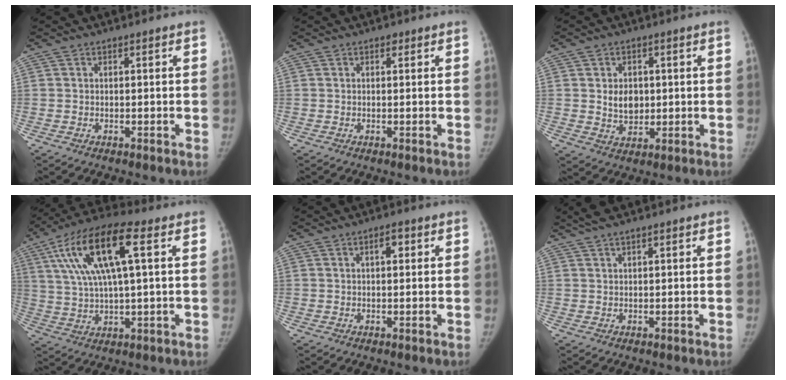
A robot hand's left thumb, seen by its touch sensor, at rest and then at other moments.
{"total": 0.7, "force": [0.4, 0.5, 0.3], "torque": [0.000, -0.001, 0.003]}
{"total": 5.5, "force": [0.6, 4.3, 3.4], "torque": [-0.024, -0.005, 0.017]}
{"total": 16.8, "force": [5.4, 5.1, 15.1], "torque": [-0.303, 0.017, 0.095]}
{"total": 2.4, "force": [0.9, 1.1, 1.9], "torque": [-0.025, 0.002, 0.011]}
{"total": 3.0, "force": [2.3, 0.2, 1.9], "torque": [-0.042, 0.015, 0.049]}